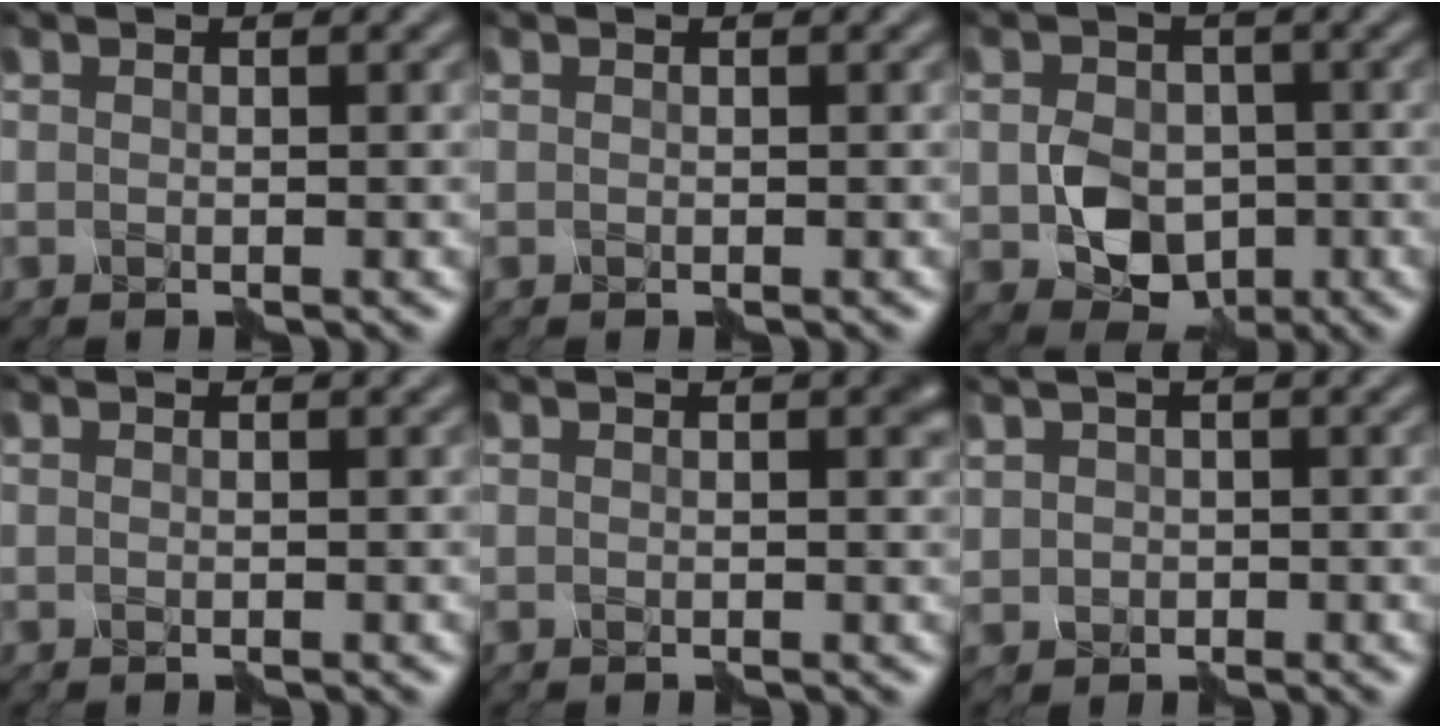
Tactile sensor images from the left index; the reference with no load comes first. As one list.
[{"total": 0.0}, {"total": 4.3, "force": [-1.2, 3.4, 2.3], "torque": [-0.048, 0.001, -0.013]}, {"total": 0.0}, {"total": 0.7, "force": [0.0, 0.0, 0.7], "torque": [-0.012, 0.008, 0.003]}, {"total": 1.1, "force": [0.0, 0.9, -0.7], "torque": [0.016, 0.003, 0.008]}]